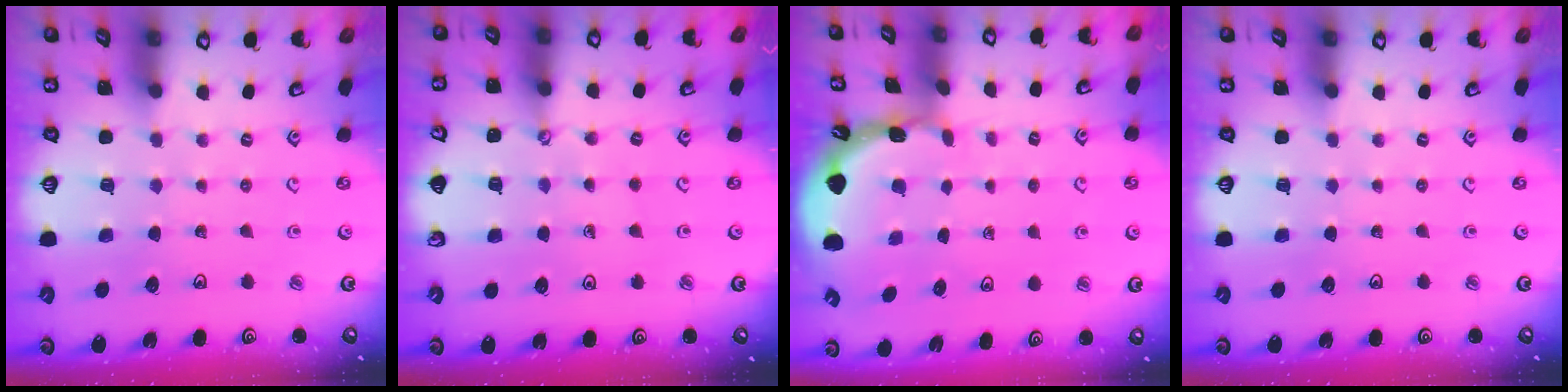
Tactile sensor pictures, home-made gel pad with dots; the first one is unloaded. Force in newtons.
{"total": 1.9, "press": 1.9, "slide": 0.1}
{"total": 1.6, "press": 1.6, "slide": 0.1}
{"total": 0.0}